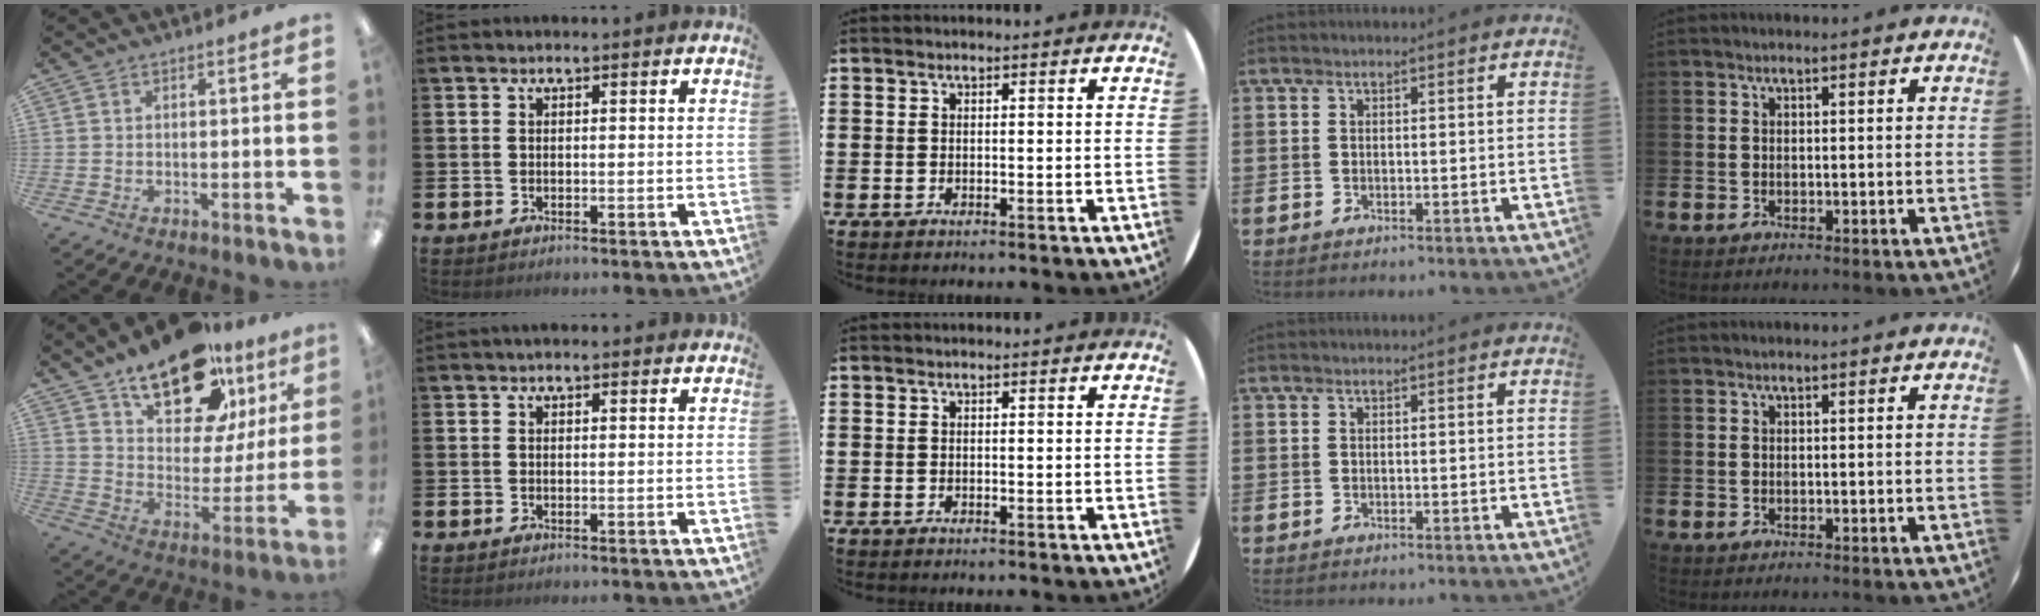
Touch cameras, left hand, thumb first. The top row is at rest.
{"thumb": {"total": 20.0, "force": [14.0, 9.5, 10.6], "torque": [-0.163, -0.081, 0.243]}, "index": {"total": 1.0, "force": [0.9, 0.3, 0.3], "torque": [0.005, 0.000, 0.014]}}